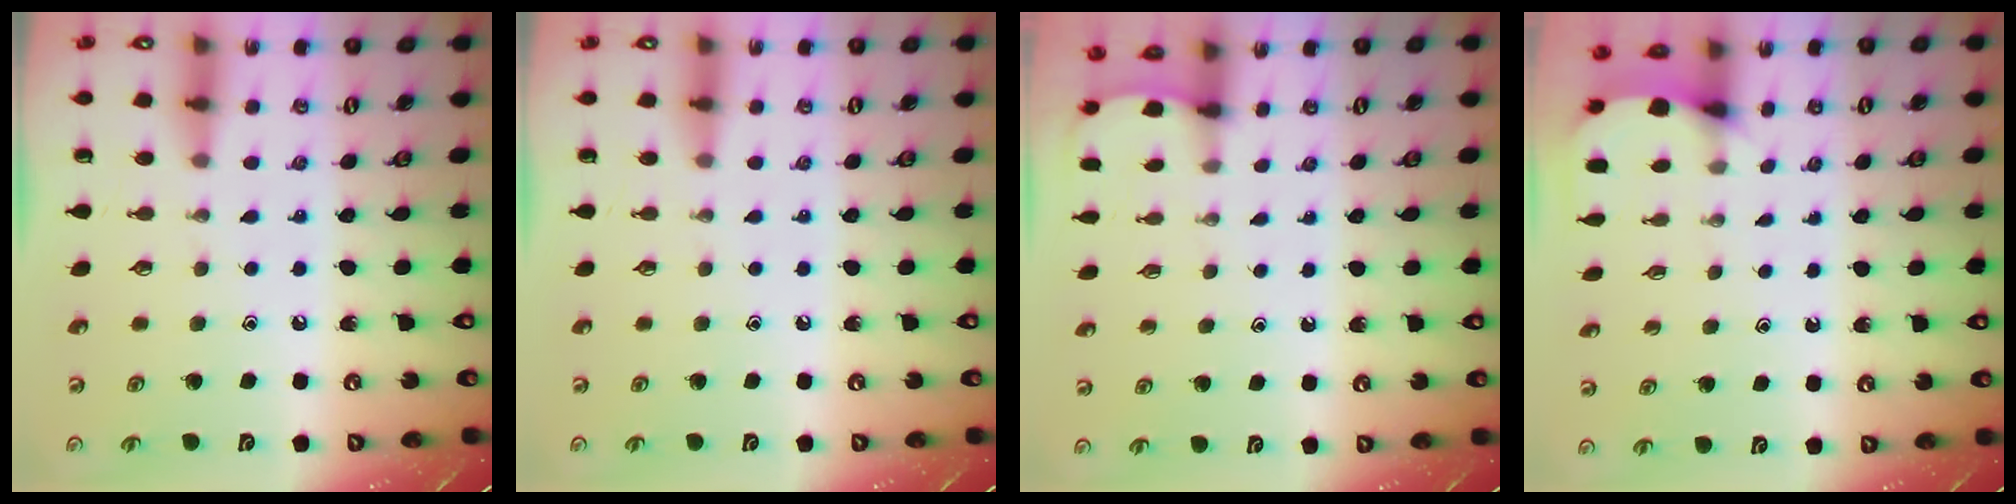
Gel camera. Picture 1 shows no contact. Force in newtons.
{"total": 0.0}
{"total": 1.2, "press": 1.2, "slide": 0.1}
{"total": 2.8, "press": 2.8, "slide": 0.3}